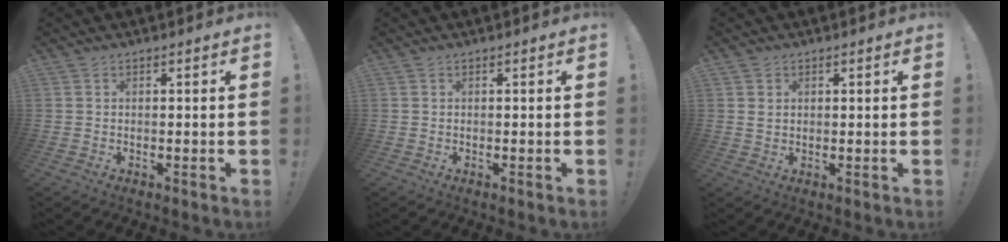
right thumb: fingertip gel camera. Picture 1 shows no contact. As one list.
[{"total": 0.0}, {"total": 1.8, "force": [0.8, 1.6, 0.3], "torque": [0.001, -0.001, 0.014]}]